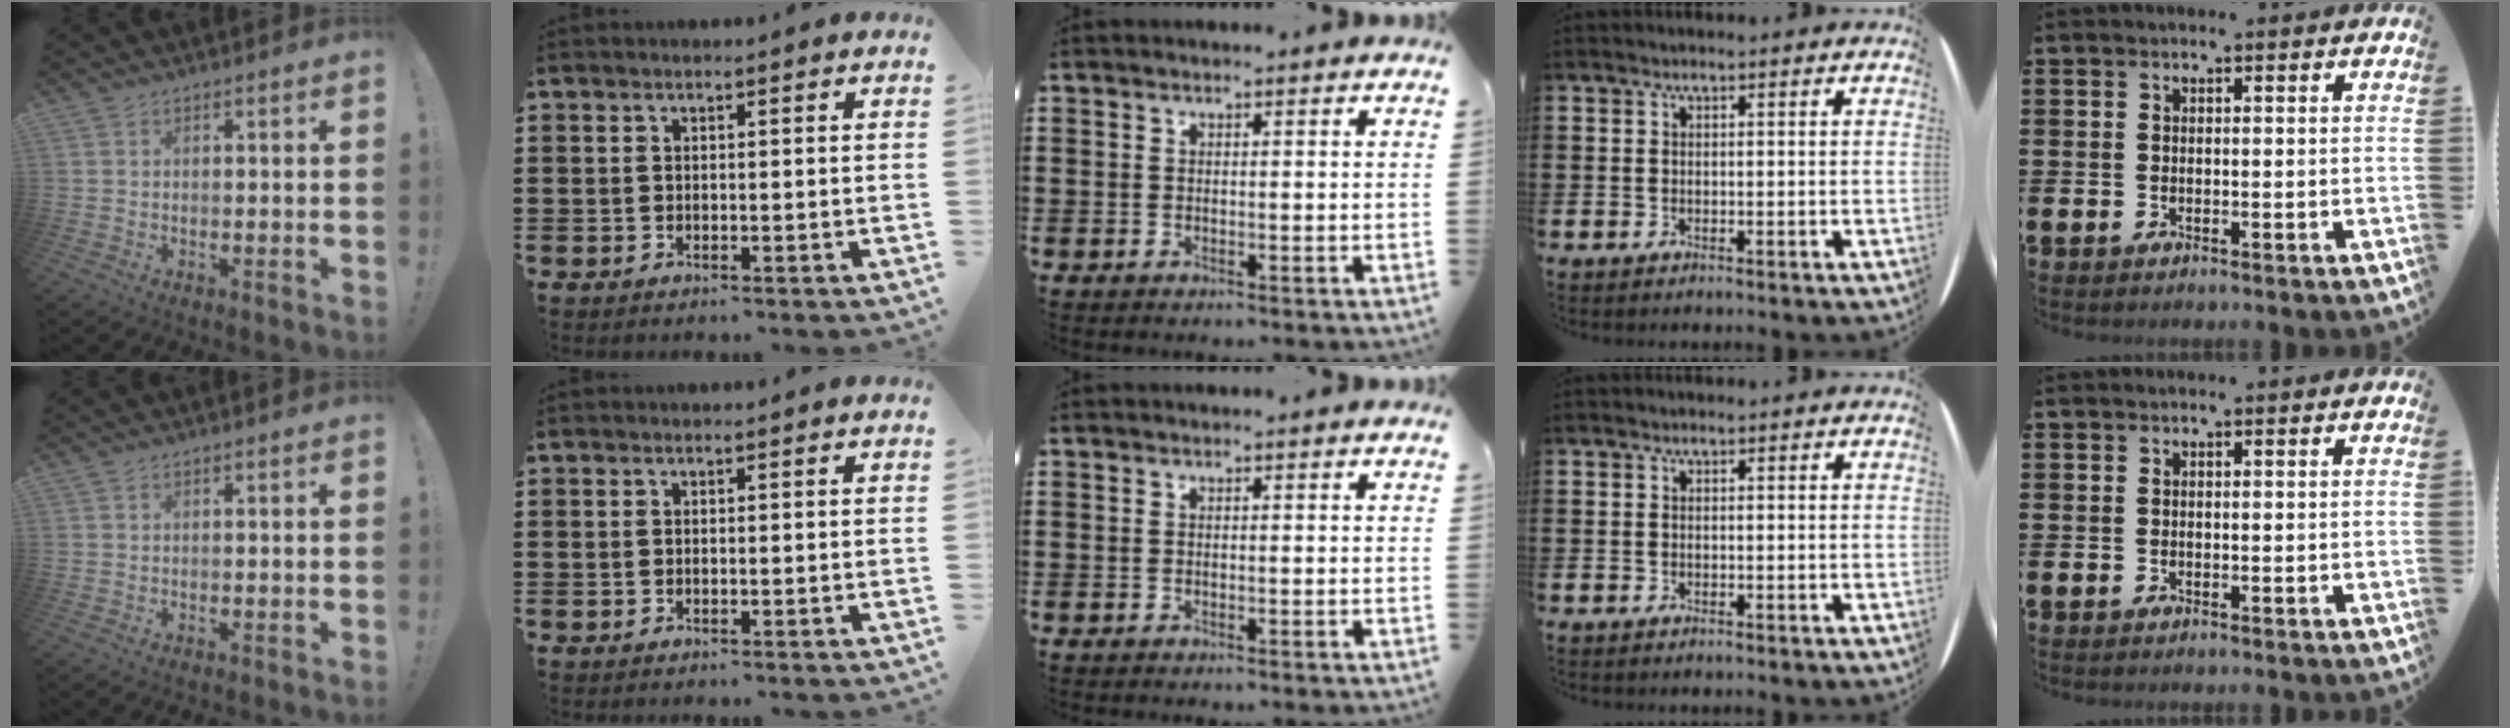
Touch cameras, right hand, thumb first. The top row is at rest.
{}